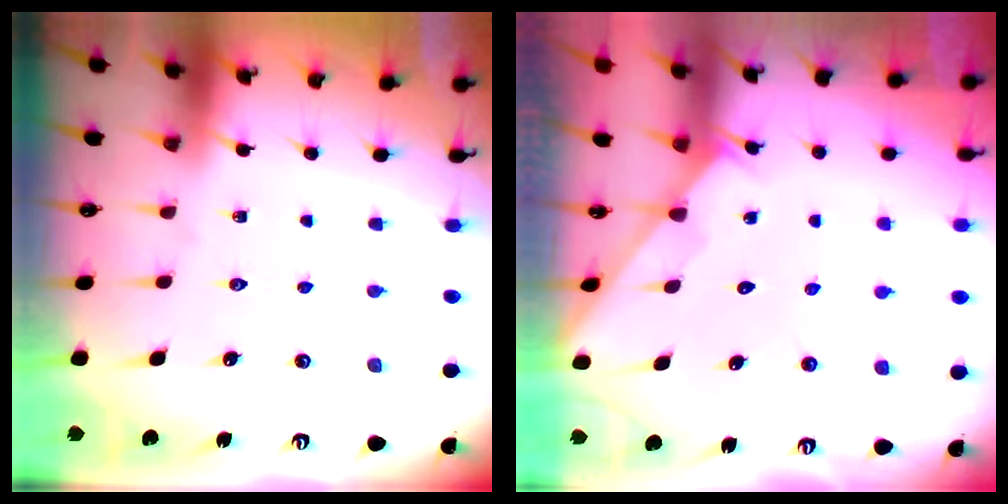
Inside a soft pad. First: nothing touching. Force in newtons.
{"total": 1.6, "press": 1.6, "slide": 0.1}